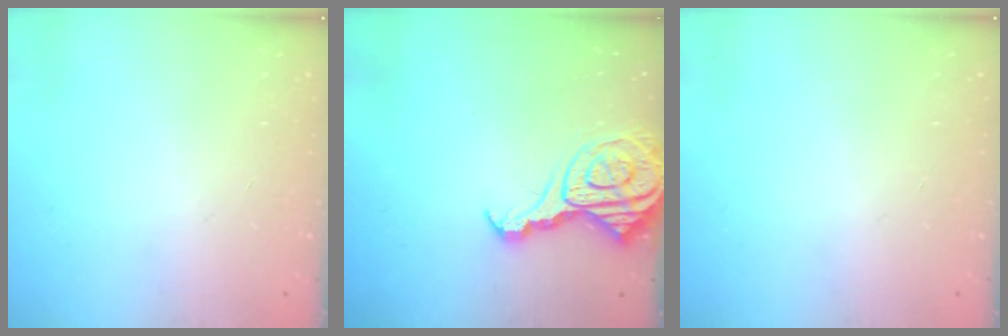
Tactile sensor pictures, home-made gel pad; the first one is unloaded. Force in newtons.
{"total": 13.5, "press": 13.4, "slide": 1.4}
{"total": 0.0}